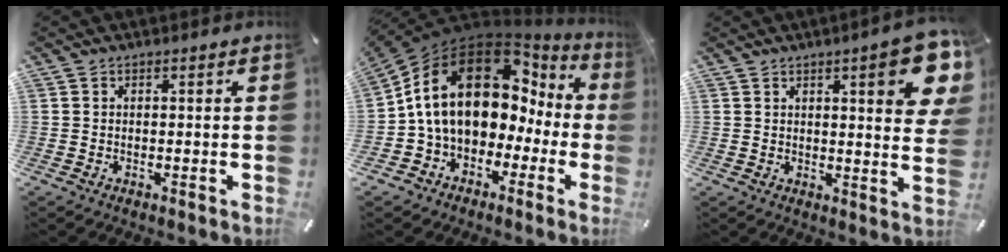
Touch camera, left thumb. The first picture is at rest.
{"total": 17.3, "force": [4.9, 12.2, 11.3], "torque": [-0.213, -0.029, 0.084]}
{"total": 12.4, "force": [5.5, 3.1, 10.7], "torque": [-0.129, -0.033, 0.084]}